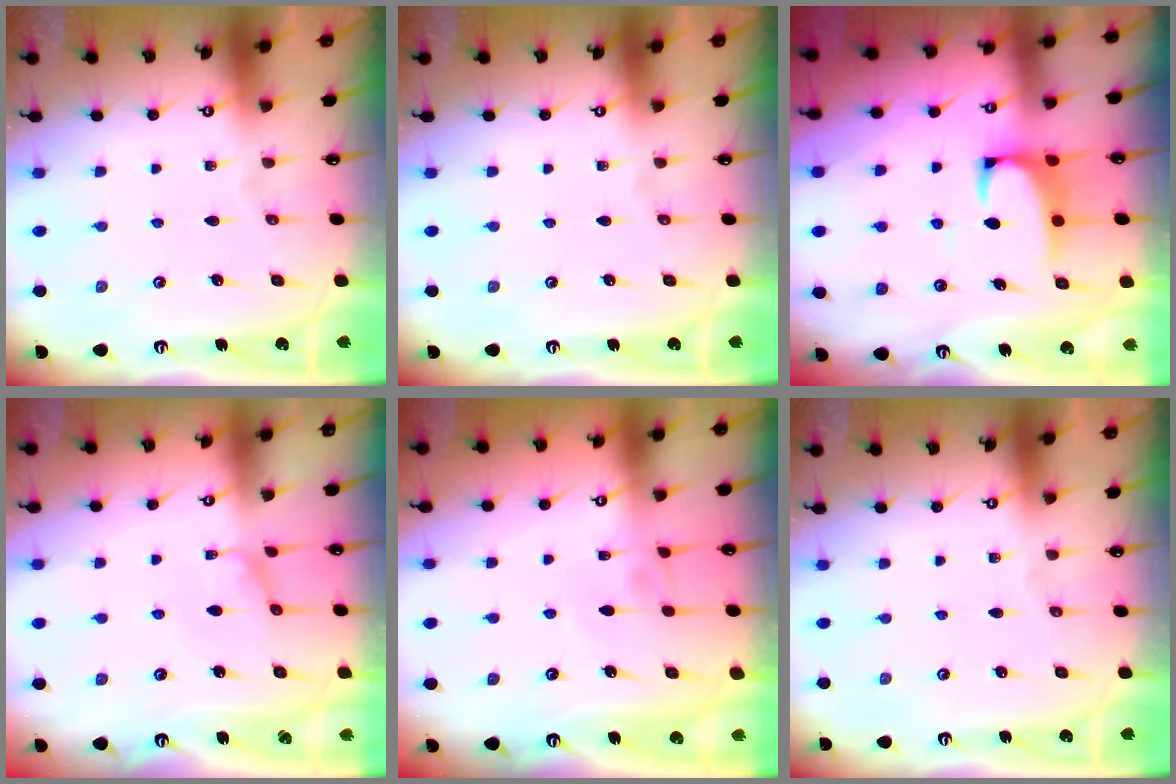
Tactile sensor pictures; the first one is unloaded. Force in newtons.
{"total": 0.0}
{"total": 2.2, "press": 2.0, "slide": 1.0}
{"total": 0.9, "press": 0.8, "slide": 0.4}
{"total": 4.5, "press": 4.5, "slide": 0.1}
{"total": 0.0}